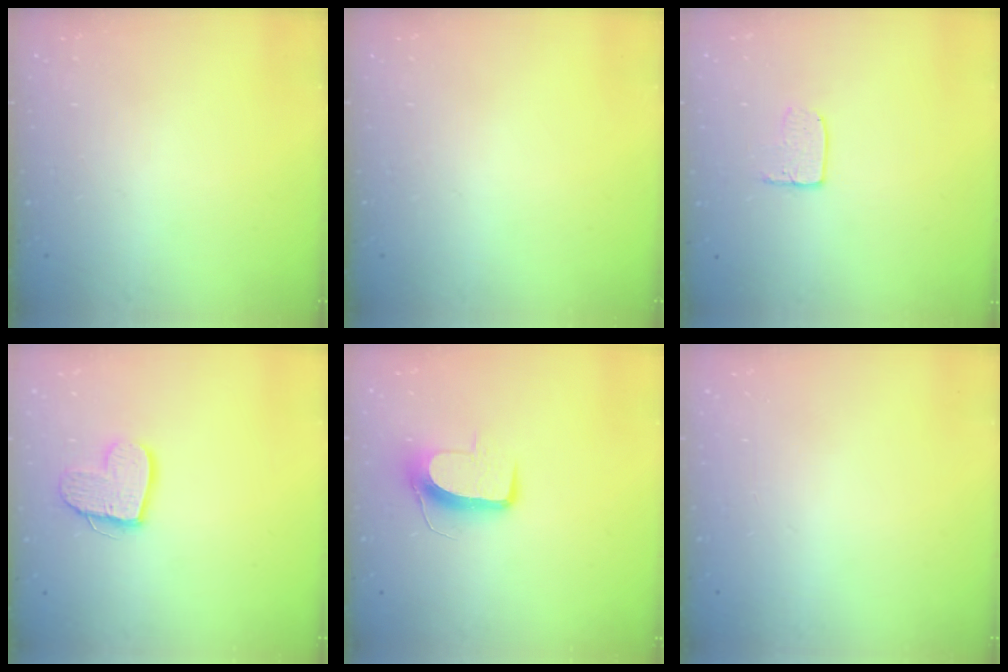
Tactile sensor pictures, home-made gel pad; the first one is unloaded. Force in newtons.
{"total": 0.0}
{"total": 5.8, "press": 5.8, "slide": 0.4}
{"total": 11.8, "press": 11.7, "slide": 1.2}
{"total": 9.6, "press": 9.6, "slide": 0.2}
{"total": 0.0}